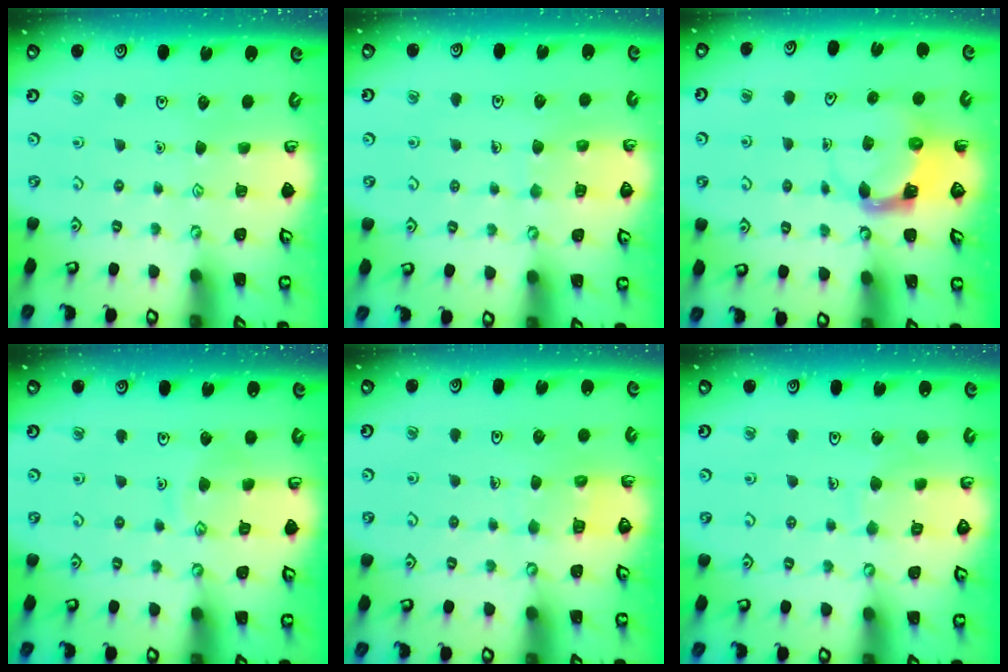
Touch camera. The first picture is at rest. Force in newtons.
{"total": 6.5, "press": 6.4, "slide": 0.5}
{"total": 3.9, "press": 3.8, "slide": 0.7}
{"total": 7.1, "press": 7.1, "slide": 0.6}
{"total": 5.9, "press": 5.9, "slide": 0.6}
{"total": 6.2, "press": 6.1, "slide": 0.6}